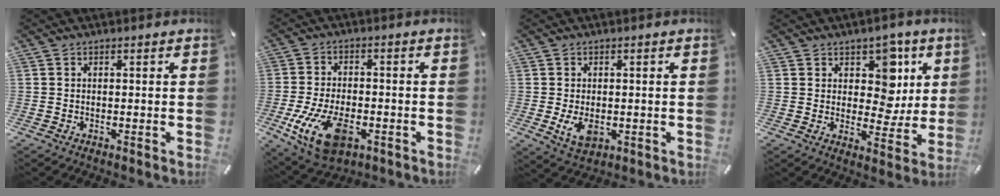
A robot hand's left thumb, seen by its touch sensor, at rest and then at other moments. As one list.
[{"total": 13.9, "force": [-4.7, 8.1, 10.2], "torque": [-0.202, 0.001, -0.084]}, {"total": 5.2, "force": [-0.8, 3.4, 3.8], "torque": [-0.077, -0.009, -0.019]}, {"total": 10.9, "force": [4.2, 8.4, 5.6], "torque": [-0.057, -0.034, 0.074]}]